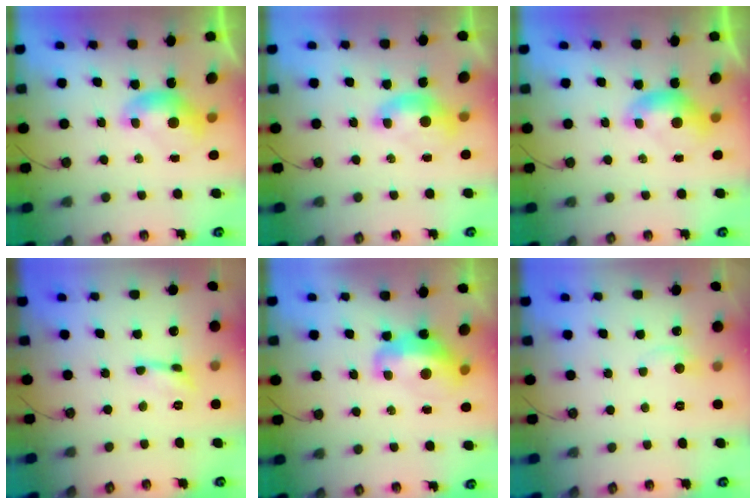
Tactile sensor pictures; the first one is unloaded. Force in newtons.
{"total": 1.5, "press": 1.3, "slide": 0.7}
{"total": 0.0}
{"total": 0.0}
{"total": 6.8, "press": 6.7, "slide": 1.2}
{"total": 1.0, "press": 0.8, "slide": 0.5}